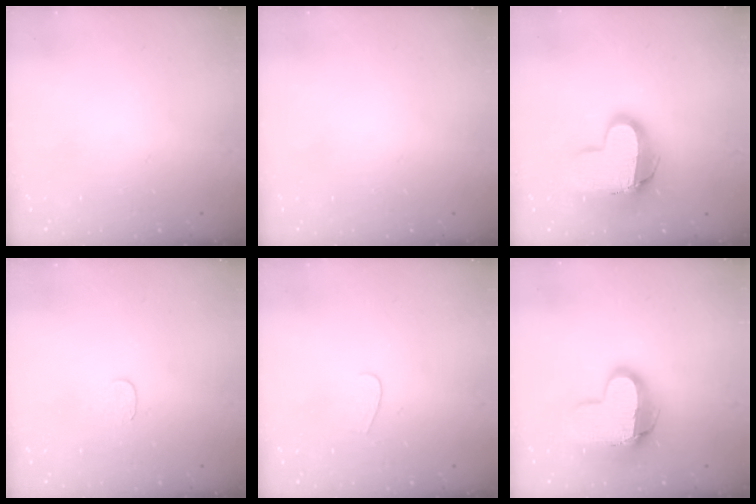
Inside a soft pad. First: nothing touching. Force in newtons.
{"total": 0.0}
{"total": 14.8, "press": 14.7, "slide": 1.2}
{"total": 3.7, "press": 3.7, "slide": 0.4}
{"total": 4.0, "press": 4.0, "slide": 0.4}
{"total": 14.2, "press": 14.2, "slide": 1.1}